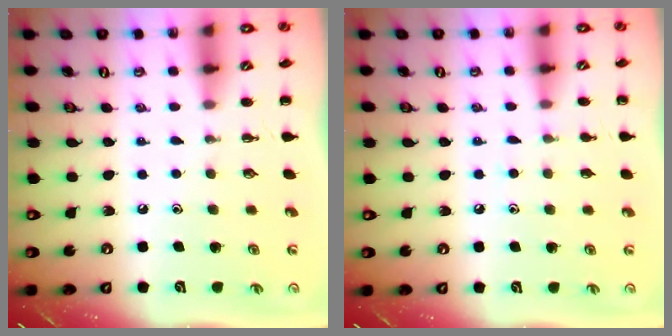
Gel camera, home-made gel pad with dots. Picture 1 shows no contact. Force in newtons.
{"total": 5.5, "press": 5.2, "slide": 1.8}